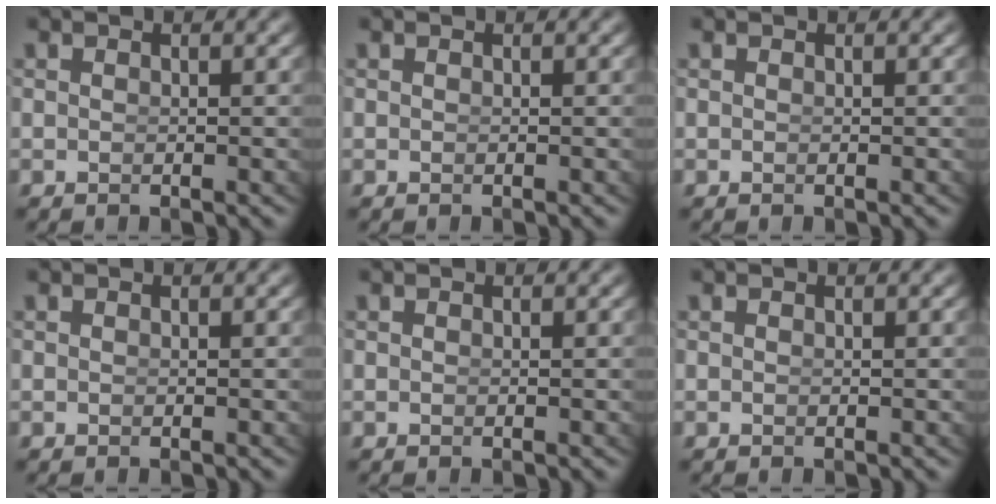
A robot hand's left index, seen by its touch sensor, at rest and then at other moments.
{"total": 0.0}
{"total": 0.0}
{"total": 0.0}
{"total": 0.0}
{"total": 0.0}